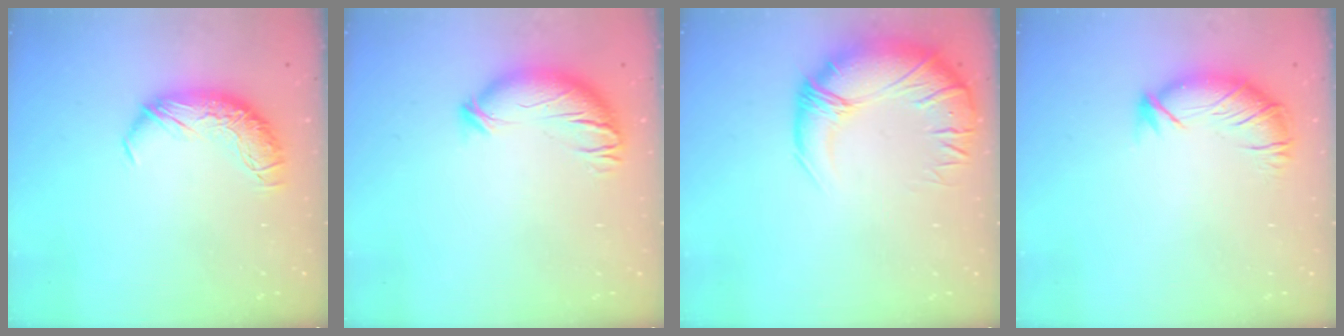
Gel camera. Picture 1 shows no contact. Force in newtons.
{"total": 3.7, "press": 2.9, "slide": 2.3}
{"total": 4.3, "press": 2.4, "slide": 3.6}
{"total": 2.8, "press": 2.0, "slide": 1.9}